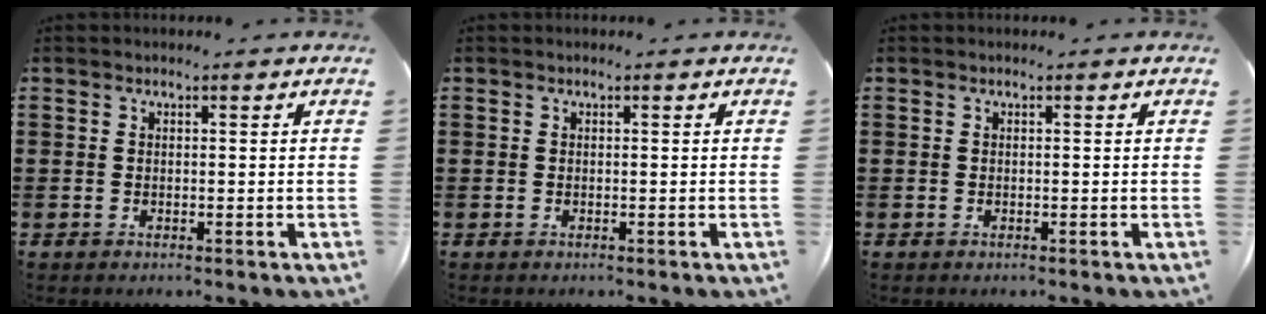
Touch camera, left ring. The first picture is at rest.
{"total": 0.0}
{"total": 0.0}